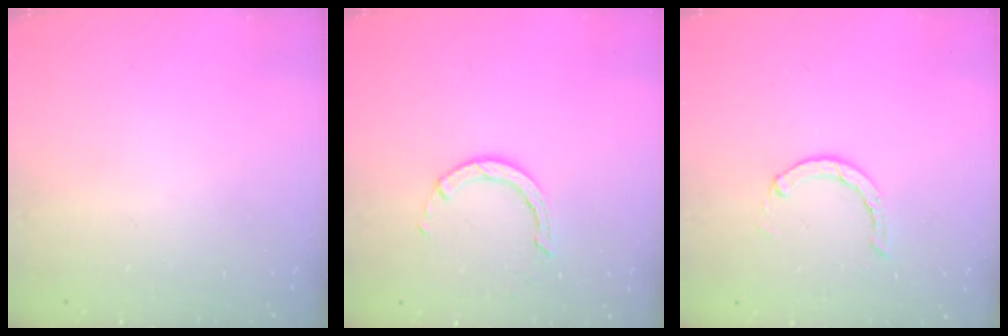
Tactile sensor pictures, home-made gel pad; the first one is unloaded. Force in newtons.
{"total": 2.6, "press": 2.6, "slide": 0.3}
{"total": 2.8, "press": 2.7, "slide": 0.4}